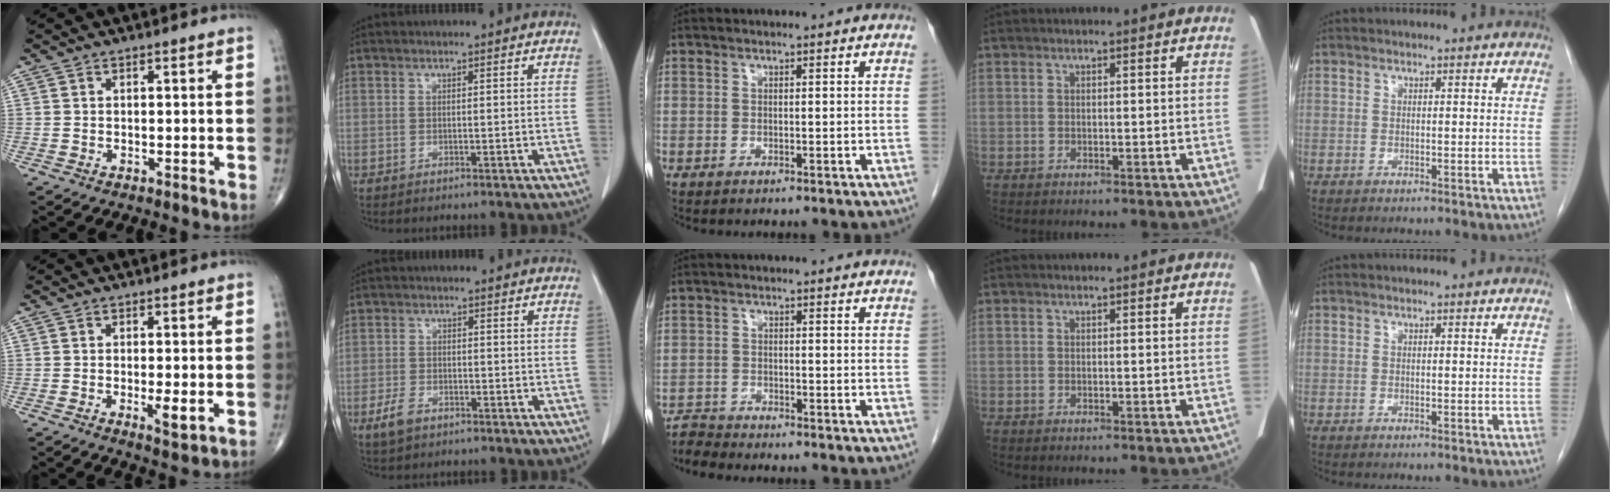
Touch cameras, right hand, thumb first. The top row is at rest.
{"thumb": {"total": 3.5, "force": [-0.6, 0.9, 3.3], "torque": [-0.053, -0.010, -0.010]}, "index": {"total": 3.4, "force": [-2.0, 1.9, 1.9], "torque": [-0.045, 0.000, -0.031]}, "middle": {"total": 2.4, "force": [-2.3, -0.2, -0.6], "torque": [0.017, -0.014, -0.043]}}